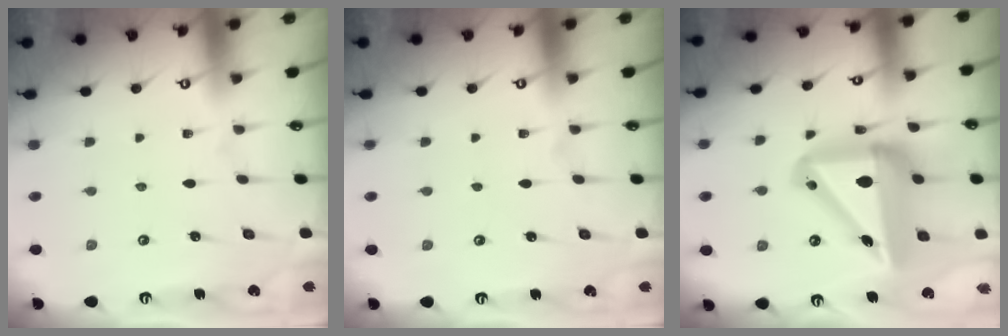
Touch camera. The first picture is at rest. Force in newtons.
{"total": 0.0}
{"total": 19.0, "press": 18.7, "slide": 3.8}